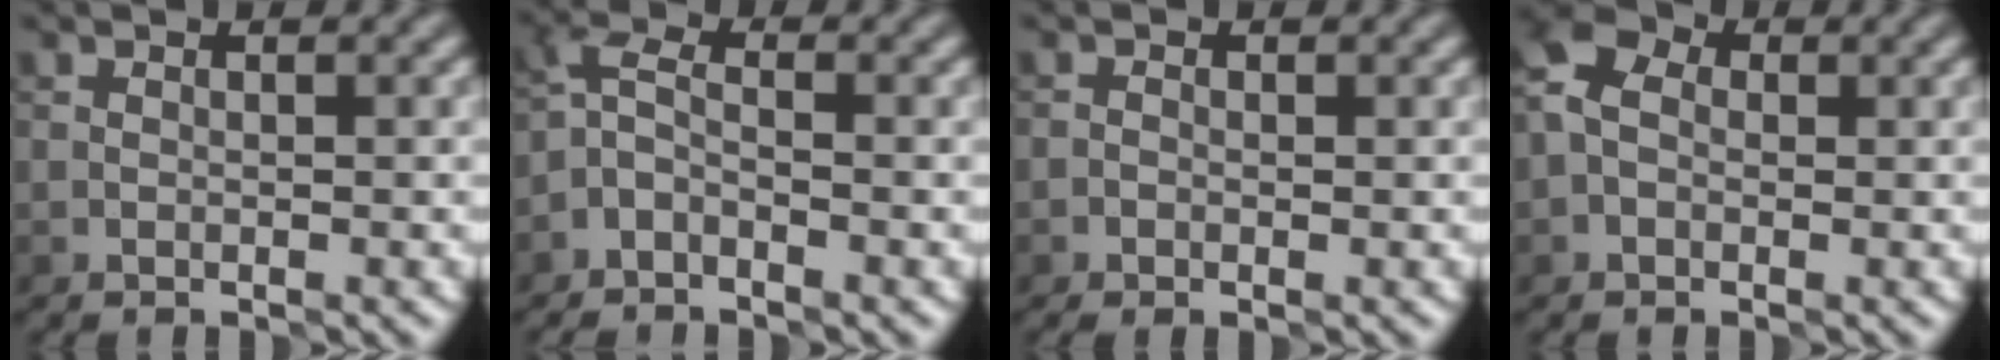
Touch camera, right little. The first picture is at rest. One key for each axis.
{"total": 2.7, "fx": -1.5, "fy": 1.4, "fz": 1.8, "tx": -0.042, "ty": 0.007, "tz": -0.040}
{"total": 1.0, "fx": -0.3, "fy": 0.6, "fz": 0.7, "tx": -0.011, "ty": 0.000, "tz": -0.005}
{"total": 4.4, "fx": 0.4, "fy": 3.5, "fz": 2.7, "tx": -0.048, "ty": 0.028, "tz": -0.014}